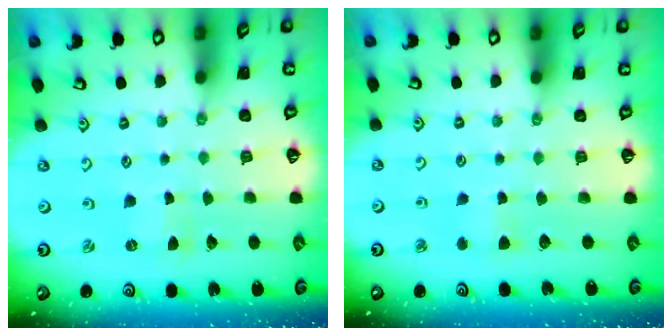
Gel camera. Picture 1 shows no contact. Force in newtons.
{"total": 2.8, "press": 2.8, "slide": 0.5}